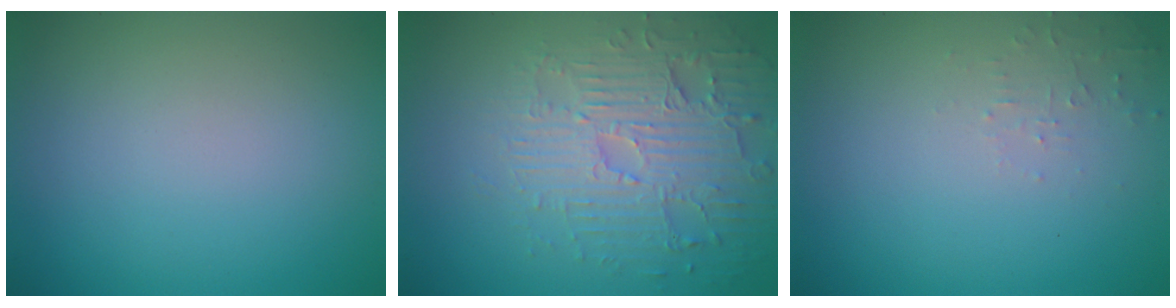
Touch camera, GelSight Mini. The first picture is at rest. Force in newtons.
{"total": 4.6, "press": 4.2, "slide": 1.9}
{"total": 1.2, "press": 1.2, "slide": 0.3}